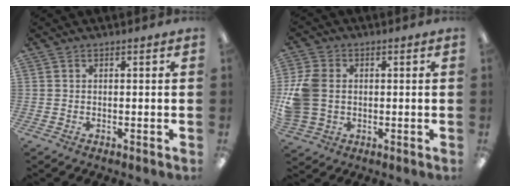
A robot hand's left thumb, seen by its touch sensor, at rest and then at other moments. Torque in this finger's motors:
{"motor_torque": [1.17, 1.73, 1.49, 0.21, 0.14]}